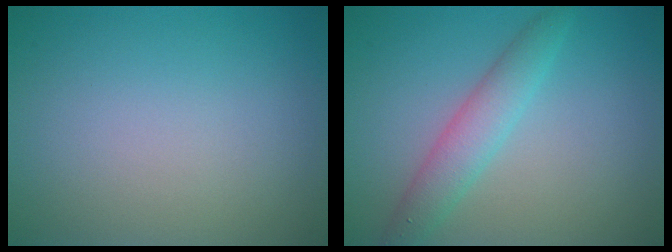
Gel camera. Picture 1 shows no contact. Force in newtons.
{"total": 3.2, "press": 3.2, "slide": 0.0}